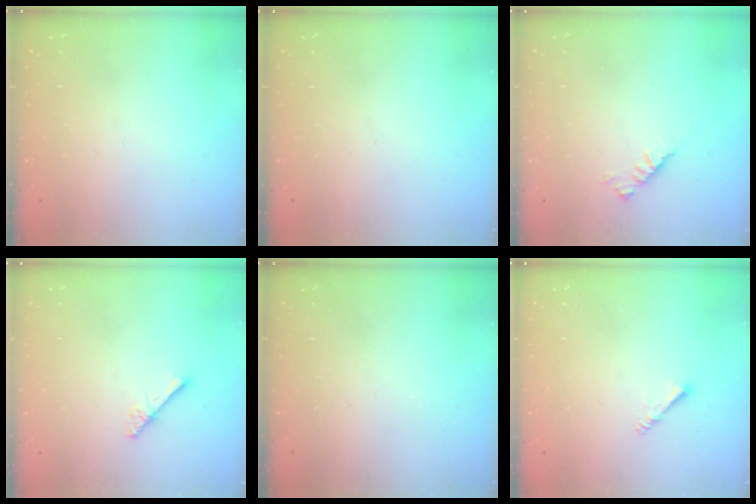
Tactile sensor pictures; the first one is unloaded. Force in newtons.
{"total": 0.0}
{"total": 2.9, "press": 2.8, "slide": 0.7}
{"total": 2.9, "press": 2.9, "slide": 0.2}
{"total": 0.0}
{"total": 1.4, "press": 1.4, "slide": 0.3}